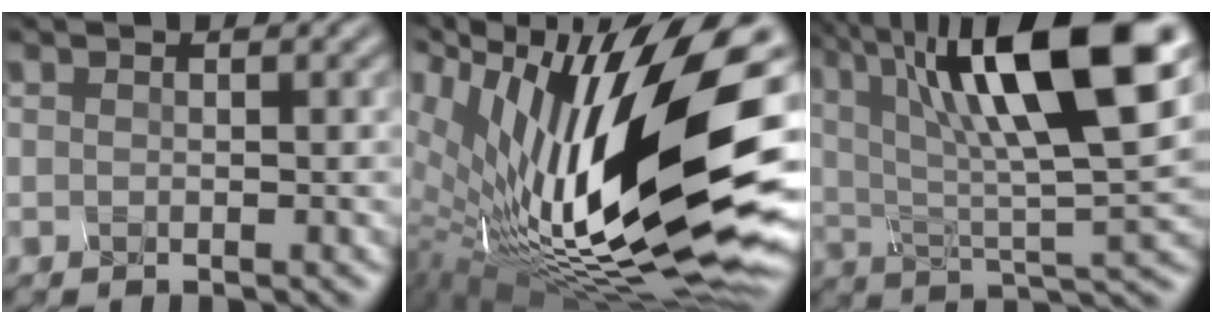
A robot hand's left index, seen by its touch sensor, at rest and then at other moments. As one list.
[{"total": 16.5, "force": [2.9, 6.2, 15.0], "torque": [-0.287, -0.004, 0.066]}, {"total": 13.3, "force": [6.4, 3.1, 11.3], "torque": [-0.197, 0.010, 0.117]}]